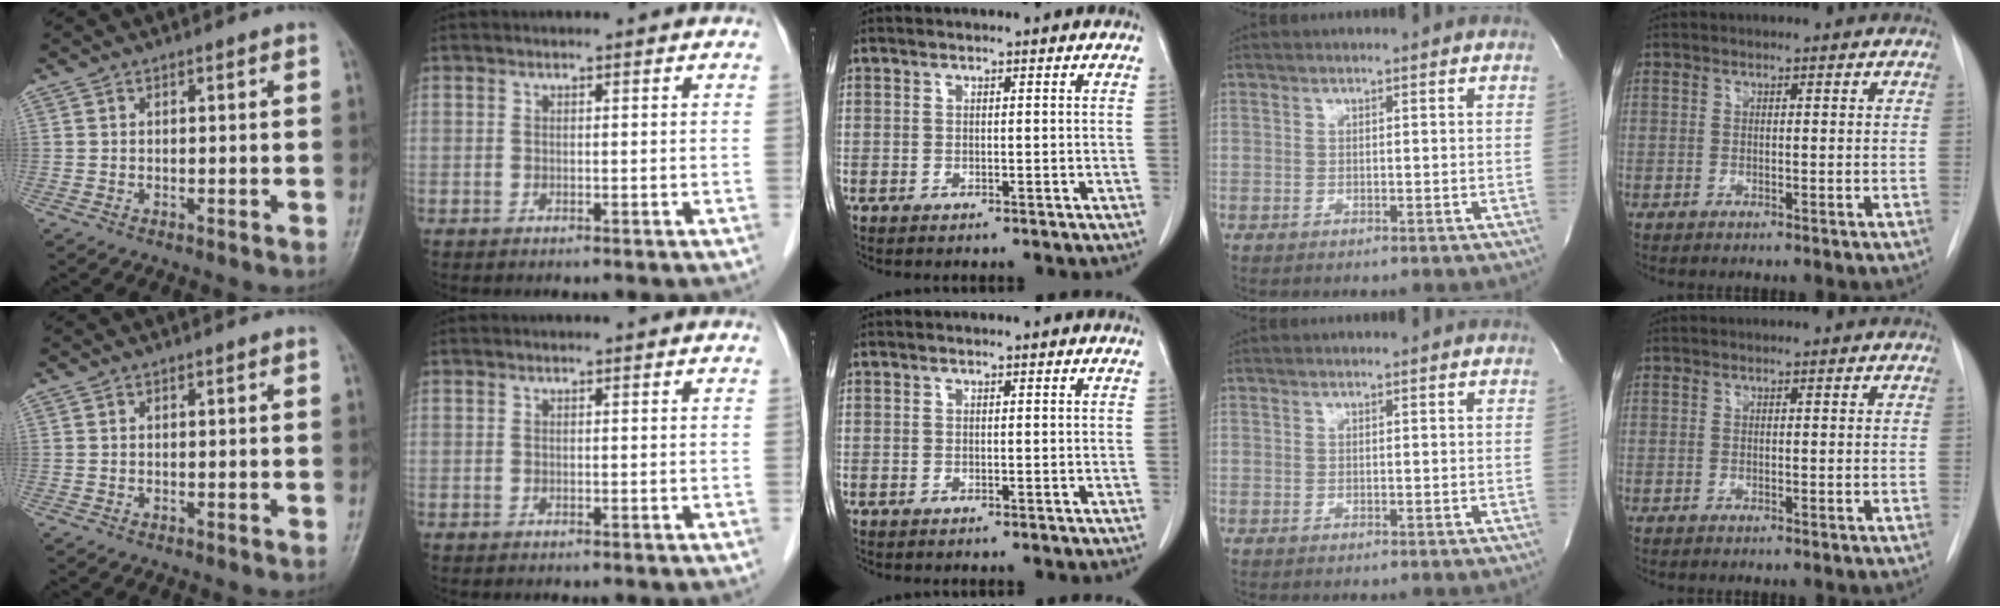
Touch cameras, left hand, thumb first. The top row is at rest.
{}